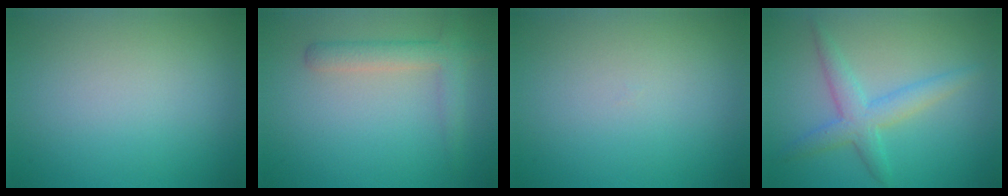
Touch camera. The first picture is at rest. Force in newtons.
{"total": 2.9, "press": 2.9, "slide": 0.2}
{"total": 0.0}
{"total": 3.4, "press": 3.4, "slide": 0.0}